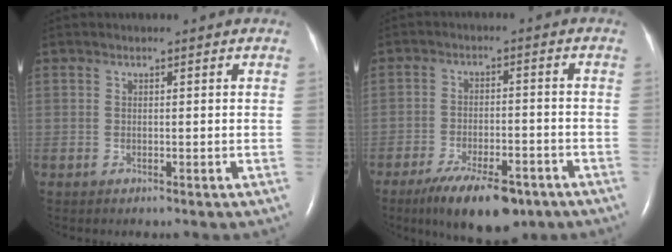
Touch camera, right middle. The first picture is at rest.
{"total": 11.3, "force": [-7.8, 3.8, 7.2], "torque": [-0.119, -0.010, -0.122]}